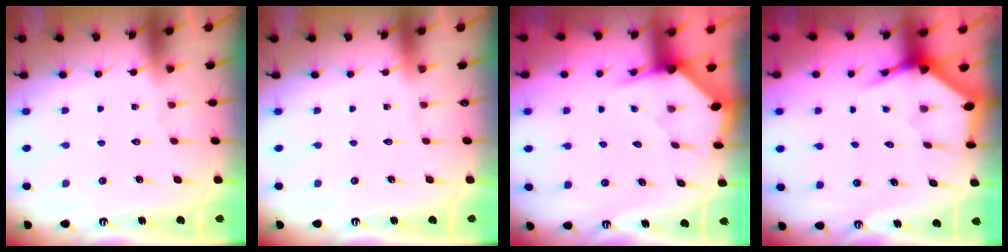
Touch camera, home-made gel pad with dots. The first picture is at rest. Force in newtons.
{"total": 0.0}
{"total": 3.4, "press": 3.4, "slide": 0.3}
{"total": 3.8, "press": 3.8, "slide": 0.5}